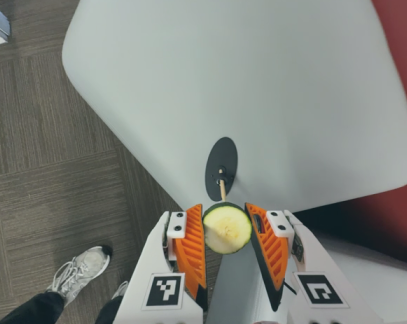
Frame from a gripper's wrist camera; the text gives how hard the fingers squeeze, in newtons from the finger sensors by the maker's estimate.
{"total": 11.4, "left": 11.9, "right": 11.0}